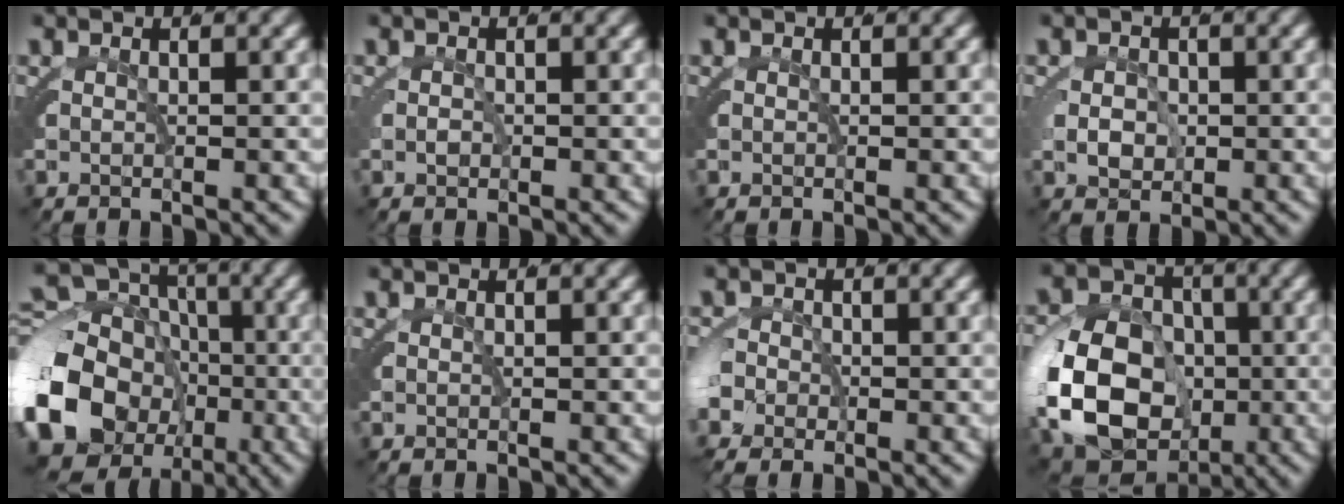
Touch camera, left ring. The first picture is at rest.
{"total": 0.0}
{"total": 0.0}
{"total": 1.2, "force": [0.3, 0.8, 0.8], "torque": [-0.014, -0.001, 0.011]}
{"total": 16.9, "force": [-3.7, 14.7, 7.5], "torque": [-0.172, -0.059, -0.054]}
{"total": 0.0}
{"total": 2.0, "force": [-0.6, 1.6, 0.9], "torque": [-0.034, -0.004, -0.007]}
{"total": 12.6, "force": [-1.4, 10.1, 7.4], "torque": [-0.150, -0.030, -0.022]}